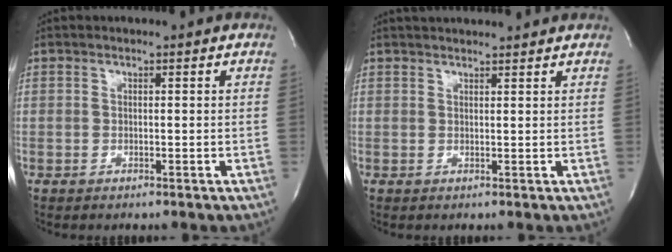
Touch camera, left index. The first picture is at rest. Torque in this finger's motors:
{"motor_torque": [0.02, -0.15, 0.00, 0.01]}